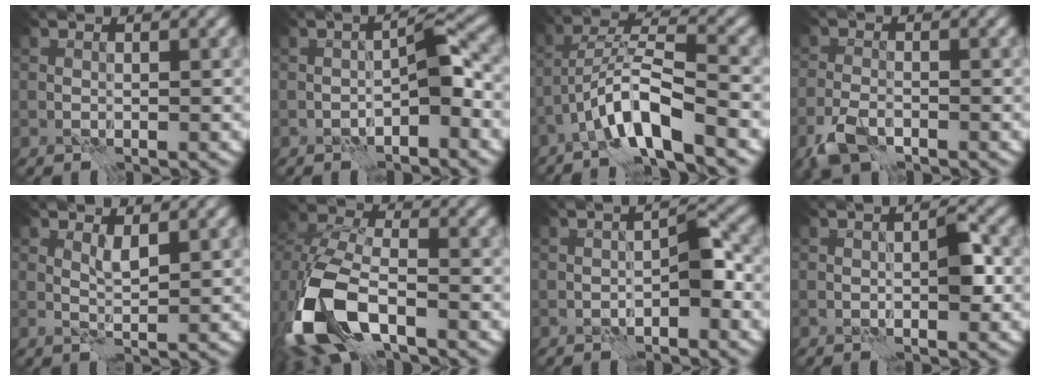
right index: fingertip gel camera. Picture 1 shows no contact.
{"total": 3.4, "force": [-1.1, 0.8, 3.1], "torque": [-0.044, 0.015, -0.023]}
{"total": 6.2, "force": [-3.9, 0.8, 4.7], "torque": [-0.081, 0.013, -0.081]}
{"total": 3.3, "force": [-2.4, 1.3, 1.9], "torque": [-0.042, -0.004, -0.058]}
{"total": 1.6, "force": [1.3, -0.6, 0.6], "torque": [-0.013, -0.001, 0.024]}
{"total": 10.1, "force": [-4.9, 5.3, 7.0], "torque": [-0.158, -0.014, -0.096]}
{"total": 2.6, "force": [-0.8, 0.7, 2.4], "torque": [-0.030, 0.013, -0.015]}
{"total": 2.0, "force": [0.2, 0.3, 2.0], "torque": [-0.028, 0.006, 0.004]}